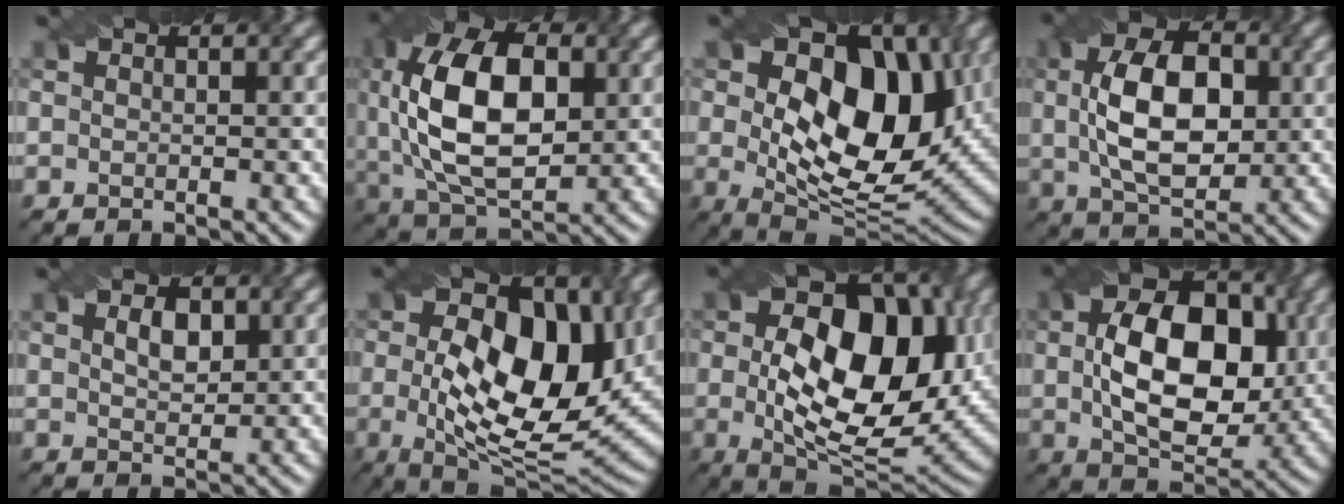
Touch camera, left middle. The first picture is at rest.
{"total": 11.1, "force": [0.0, 6.4, 9.1], "torque": [-0.203, 0.020, 0.018]}
{"total": 12.7, "force": [2.0, 7.6, 10.0], "torque": [-0.151, 0.004, 0.048]}
{"total": 7.9, "force": [-0.3, 4.5, 6.4], "torque": [-0.133, 0.019, 0.005]}
{"total": 0.9, "force": [-0.3, 0.5, 0.6], "torque": [-0.026, 0.014, 0.012]}
{"total": 12.3, "force": [0.2, 6.5, 10.4], "torque": [-0.167, 0.004, 0.010]}
{"total": 13.5, "force": [0.2, 7.6, 11.2], "torque": [-0.172, 0.009, 0.016]}
{"total": 10.2, "force": [-0.4, 6.4, 8.0], "torque": [-0.138, 0.013, 0.006]}